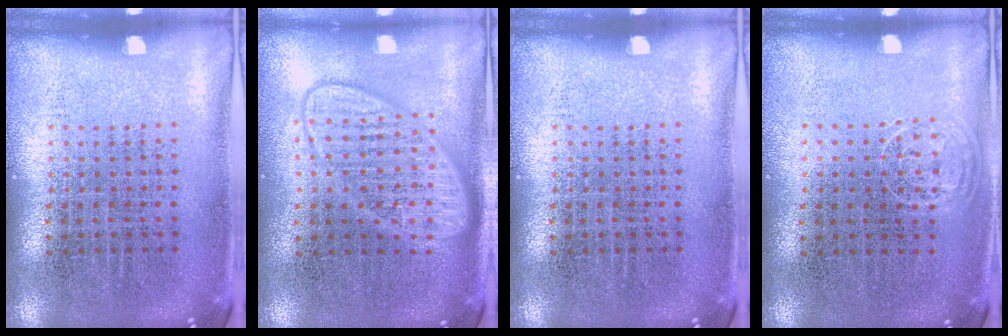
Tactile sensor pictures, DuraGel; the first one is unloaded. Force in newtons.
{"total": 2.6, "press": 2.6, "slide": 0.4}
{"total": 0.0}
{"total": 0.8, "press": 0.6, "slide": 0.5}